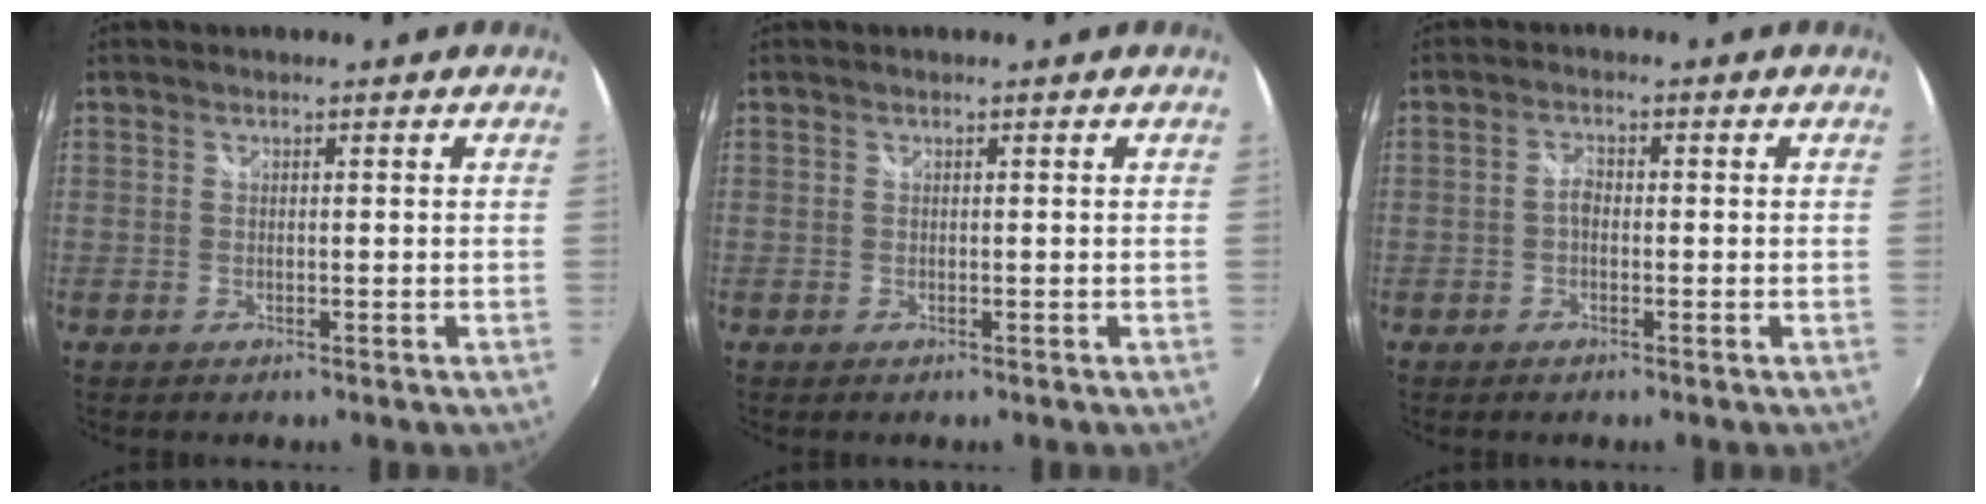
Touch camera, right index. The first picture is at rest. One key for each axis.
{"total": 0.0}
{"total": 1.8, "fx": -0.6, "fy": 1.2, "fz": 1.3, "tx": -0.026, "ty": 0.005, "tz": -0.014}